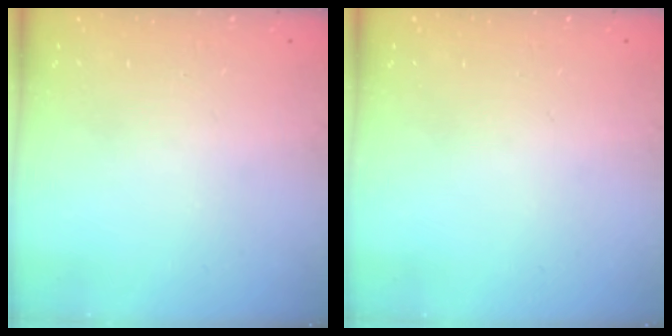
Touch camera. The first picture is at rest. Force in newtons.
{"total": 0.0}